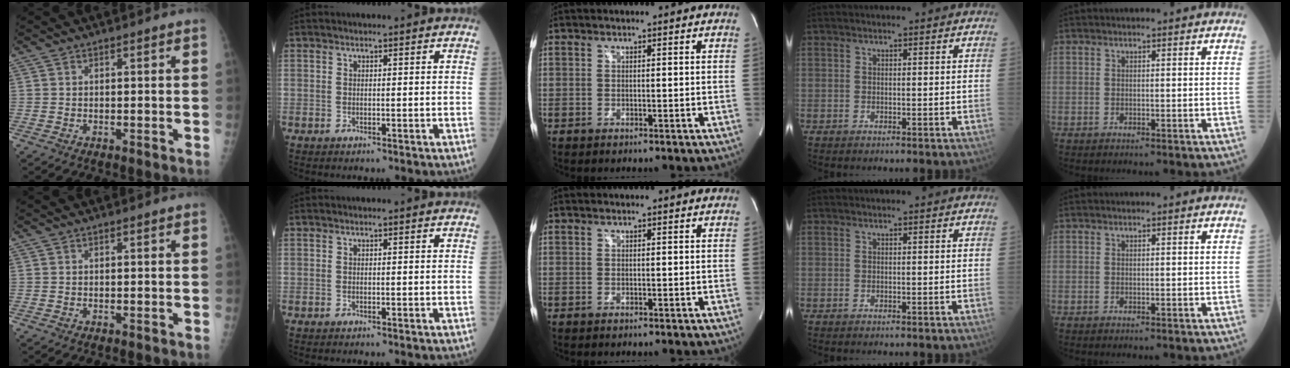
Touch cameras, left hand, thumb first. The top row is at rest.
{}